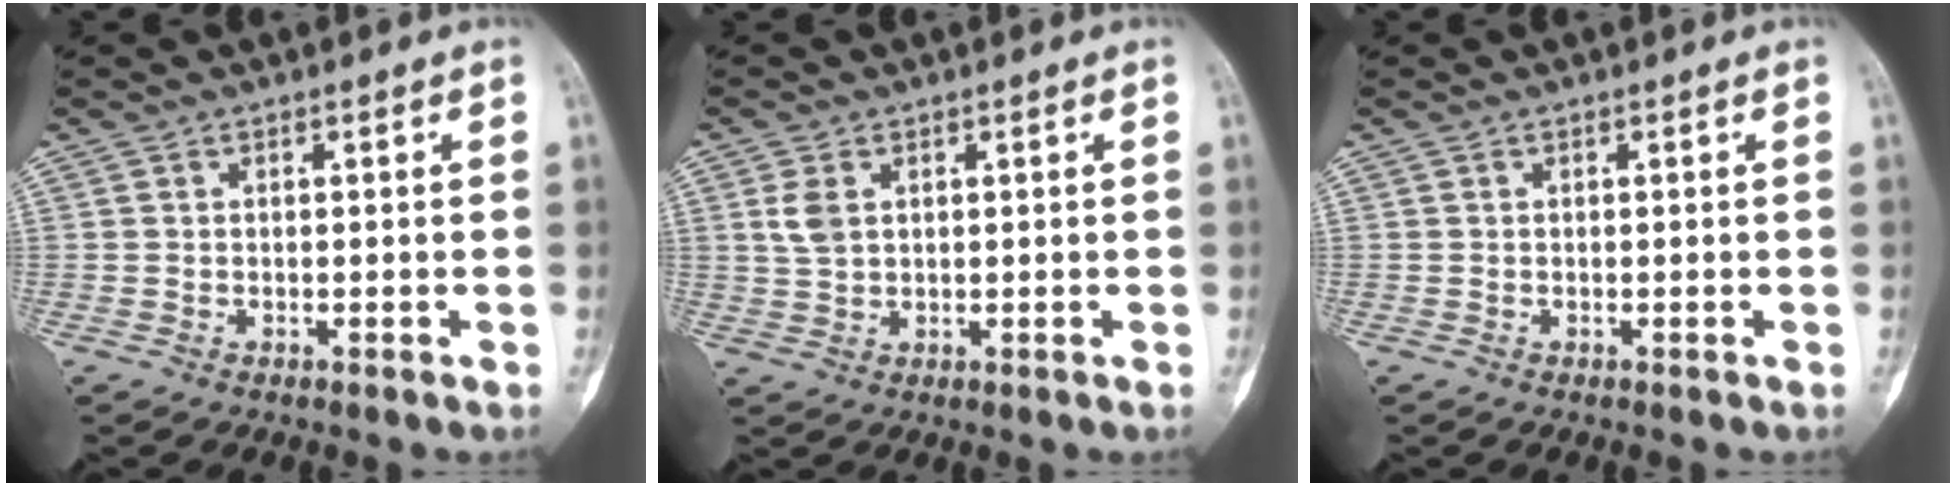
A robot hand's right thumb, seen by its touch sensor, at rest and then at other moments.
{"total": 3.6, "force": [1.2, 2.3, 2.5], "torque": [-0.050, 0.001, 0.028]}
{"total": 0.0}